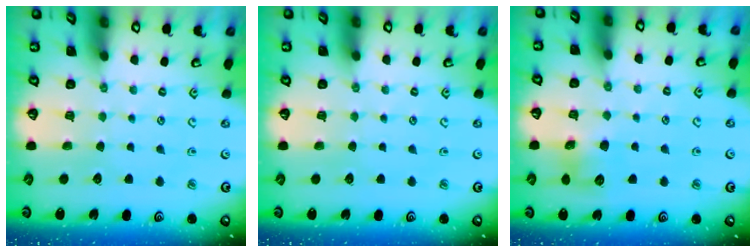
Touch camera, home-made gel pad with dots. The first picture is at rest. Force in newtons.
{"total": 0.0}
{"total": 6.6, "press": 6.6, "slide": 0.8}